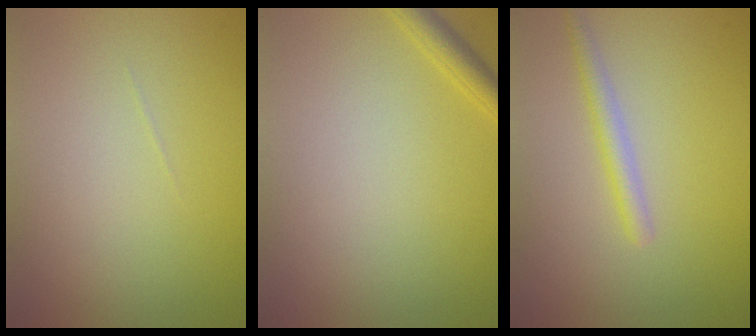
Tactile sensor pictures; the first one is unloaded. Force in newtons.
{"total": 1.9, "press": 1.9, "slide": 0.1}
{"total": 1.8, "press": 1.8, "slide": 0.1}